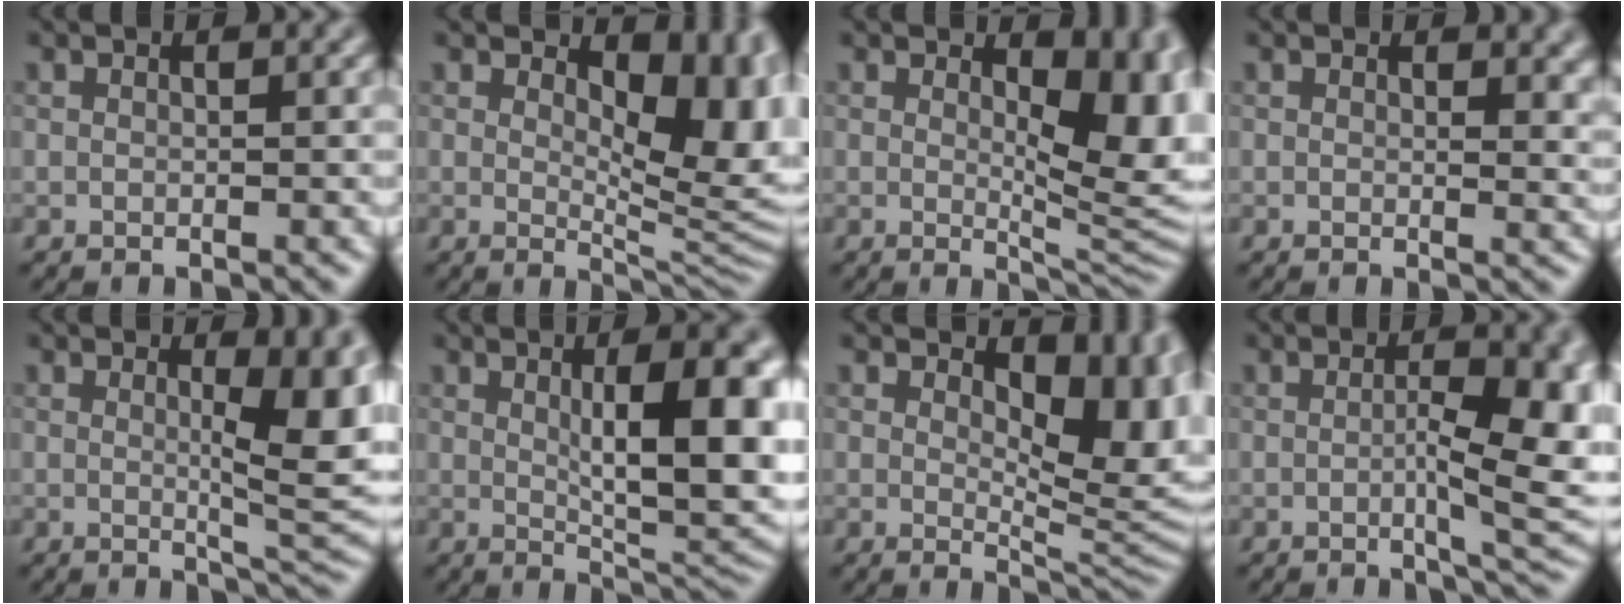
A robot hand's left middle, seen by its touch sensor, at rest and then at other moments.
{"total": 8.7, "force": [2.6, 4.4, 7.0], "torque": [-0.094, -0.018, 0.041]}
{"total": 7.7, "force": [1.8, 3.5, 6.6], "torque": [-0.086, -0.015, 0.033]}
{"total": 2.2, "force": [1.1, 1.1, 1.5], "torque": [-0.016, -0.006, 0.016]}
{"total": 7.1, "force": [1.0, 1.9, 6.8], "torque": [-0.083, -0.009, 0.020]}
{"total": 9.5, "force": [1.4, 2.8, 9.0], "torque": [-0.120, -0.006, 0.028]}
{"total": 7.8, "force": [2.5, 4.1, 6.2], "torque": [-0.085, -0.017, 0.038]}
{"total": 6.8, "force": [-0.6, 1.7, 6.6], "torque": [-0.100, -0.009, -0.005]}